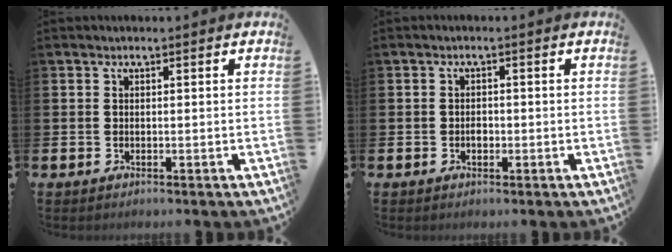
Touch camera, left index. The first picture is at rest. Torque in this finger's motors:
{"motor_torque": [-0.04, 0.08, 0.02, 0.05]}